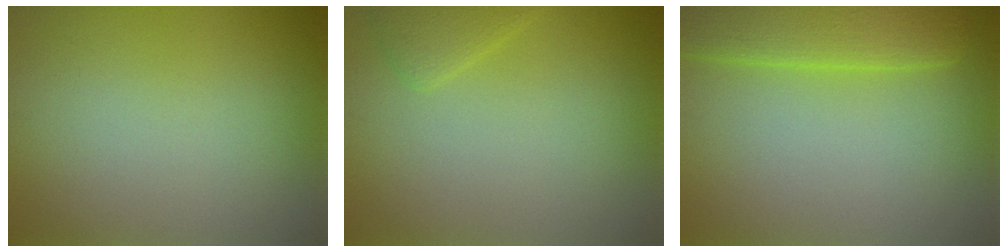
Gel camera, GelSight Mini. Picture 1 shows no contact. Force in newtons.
{"total": 1.6, "press": 1.6, "slide": 0.1}
{"total": 5.4, "press": 5.4, "slide": 0.3}